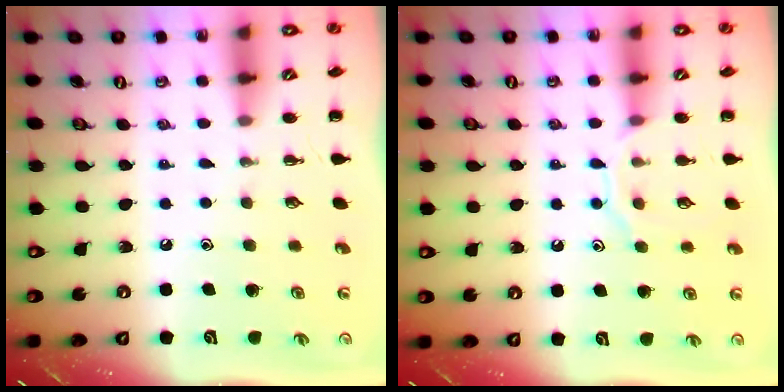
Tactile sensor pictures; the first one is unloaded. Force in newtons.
{"total": 8.5, "press": 8.4, "slide": 0.6}